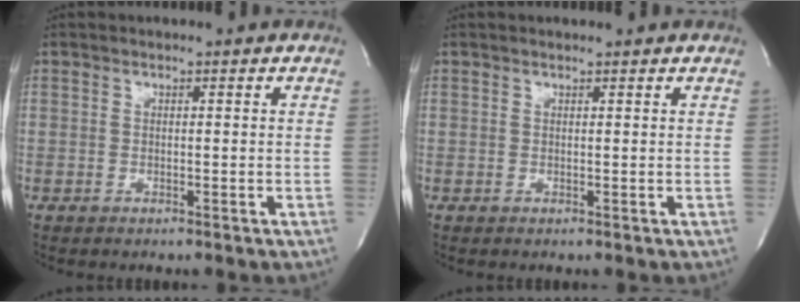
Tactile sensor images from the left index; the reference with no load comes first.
{"total": 1.1, "force": [1.1, 0.0, 0.3], "torque": [-0.010, 0.006, 0.017]}